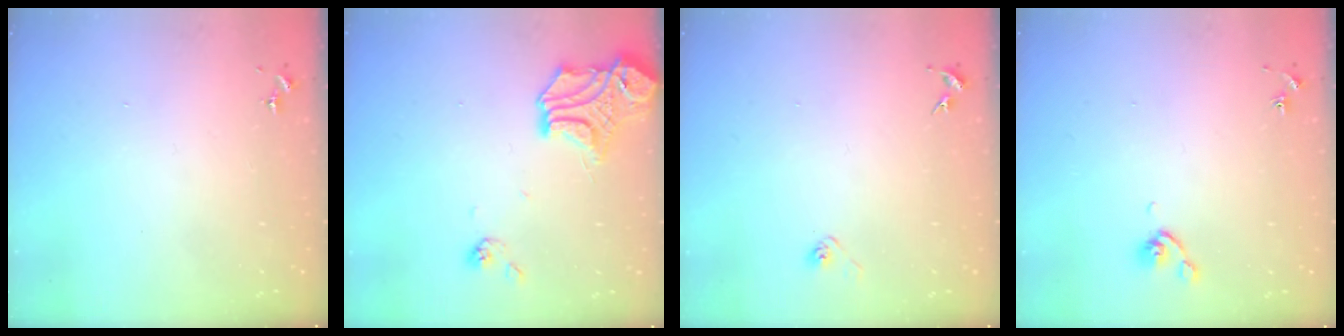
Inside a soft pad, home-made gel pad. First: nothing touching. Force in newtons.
{"total": 15.8, "press": 15.8, "slide": 1.5}
{"total": 2.8, "press": 2.6, "slide": 1.1}
{"total": 4.8, "press": 4.7, "slide": 1.1}